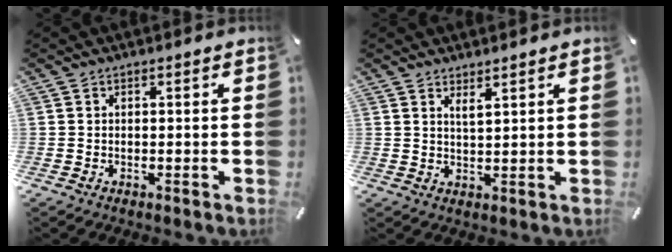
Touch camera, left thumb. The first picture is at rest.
{"total": 2.7, "force": [2.2, 0.2, 1.5], "torque": [-0.033, -0.006, 0.039]}